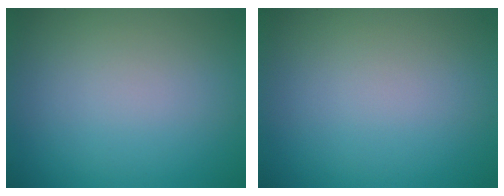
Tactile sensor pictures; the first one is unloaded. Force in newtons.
{"total": 0.0}